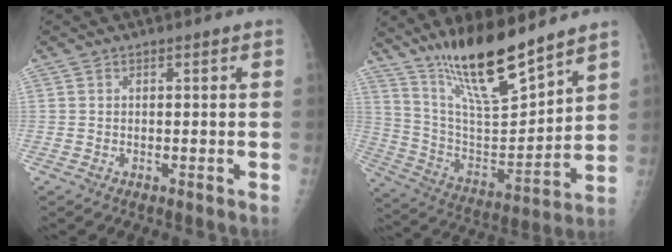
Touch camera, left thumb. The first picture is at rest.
{"total": 18.0, "force": [13.9, 3.4, 11.0], "torque": [-0.161, -0.085, 0.260]}